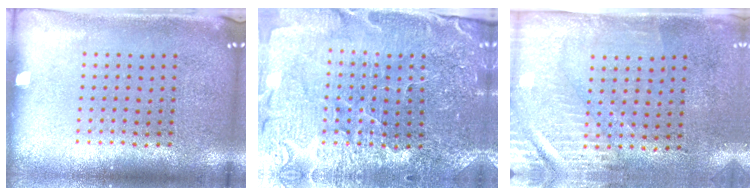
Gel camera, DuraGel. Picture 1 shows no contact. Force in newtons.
{"total": 3.2, "press": 3.2, "slide": 0.1}
{"total": 3.0, "press": 2.5, "slide": 1.6}